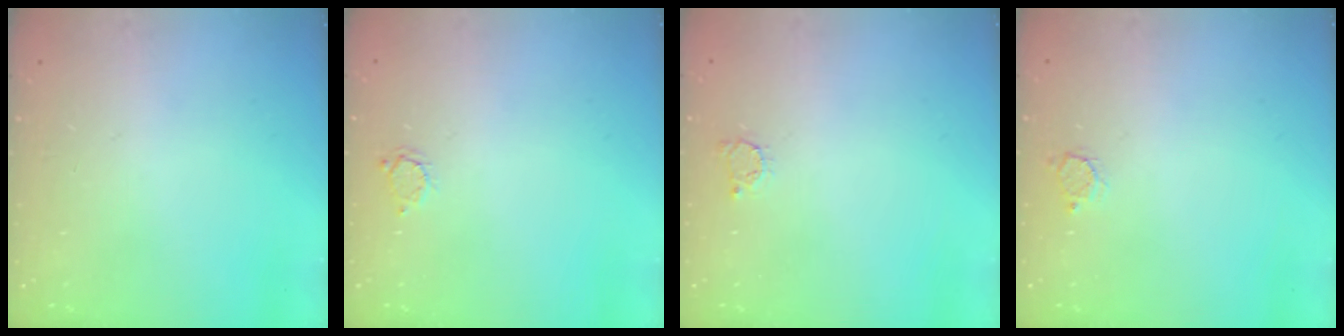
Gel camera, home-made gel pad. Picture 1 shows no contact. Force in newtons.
{"total": 2.8, "press": 2.8, "slide": 0.4}
{"total": 2.5, "press": 2.5, "slide": 0.3}
{"total": 2.4, "press": 2.4, "slide": 0.3}